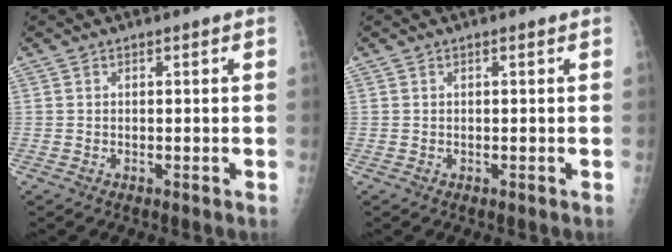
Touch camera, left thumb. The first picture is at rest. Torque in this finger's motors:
{"motor_torque": [0.02, 0.02, 0.00, 0.00, 0.00]}